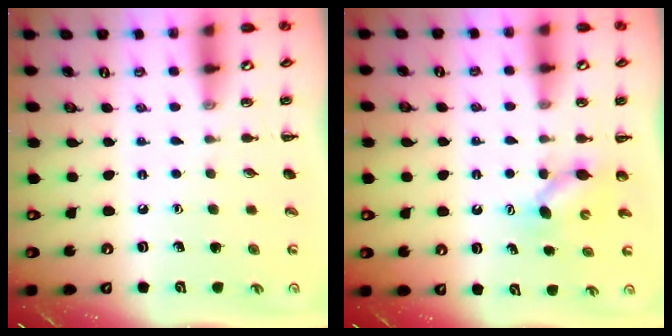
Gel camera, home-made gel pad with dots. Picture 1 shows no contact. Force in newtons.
{"total": 5.0, "press": 5.0, "slide": 0.4}